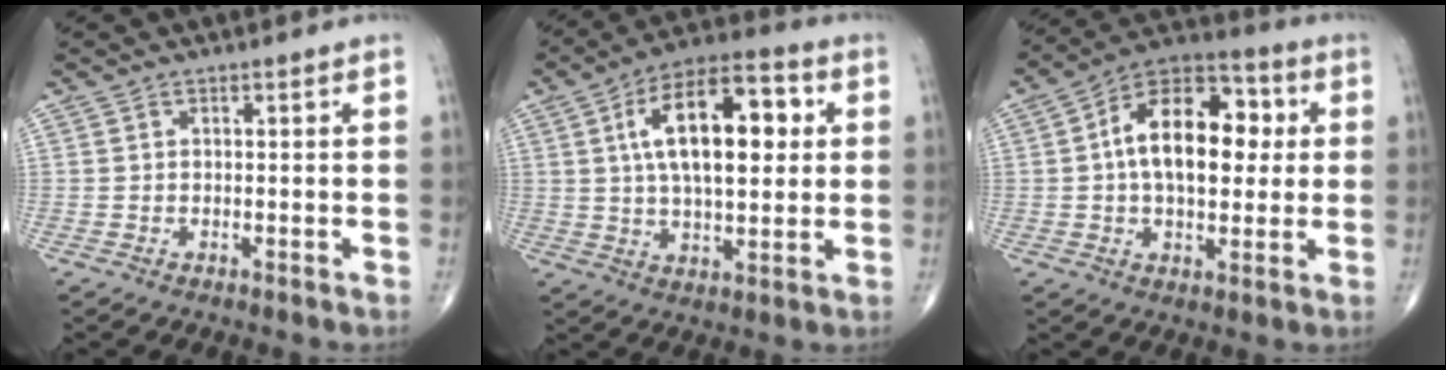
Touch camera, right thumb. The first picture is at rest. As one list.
[{"total": 18.3, "force": [3.9, 8.6, 15.7], "torque": [-0.237, 0.014, 0.059]}, {"total": 17.7, "force": [2.3, 10.3, 14.3], "torque": [-0.203, 0.026, 0.029]}]